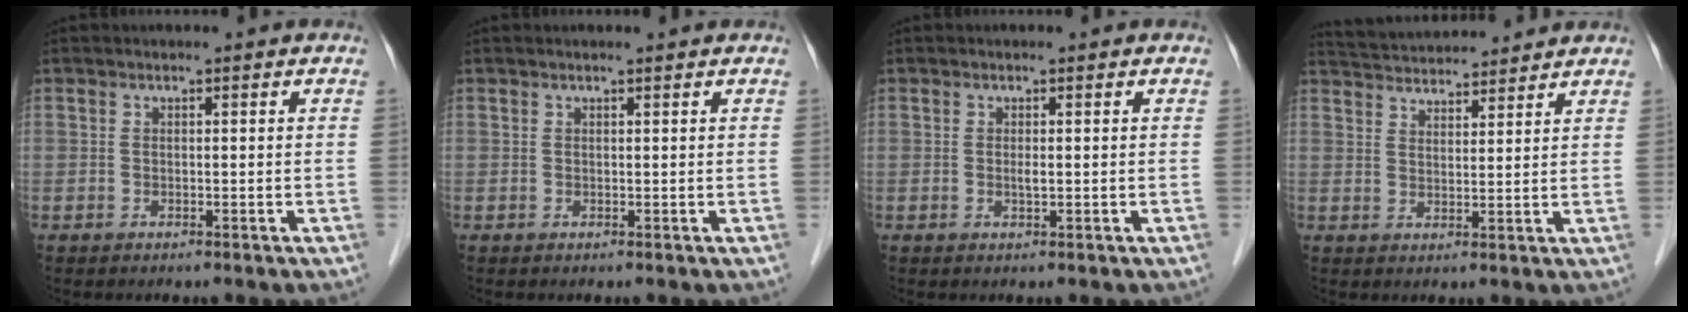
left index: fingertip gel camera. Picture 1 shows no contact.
{"total": 0.9, "force": [0.8, -0.1, 0.3], "torque": [-0.012, 0.002, 0.016]}
{"total": 0.8, "force": [0.1, 0.1, 0.8], "torque": [-0.018, -0.003, 0.001]}
{"total": 10.1, "force": [9.8, 1.1, 2.2], "torque": [-0.045, 0.030, 0.151]}